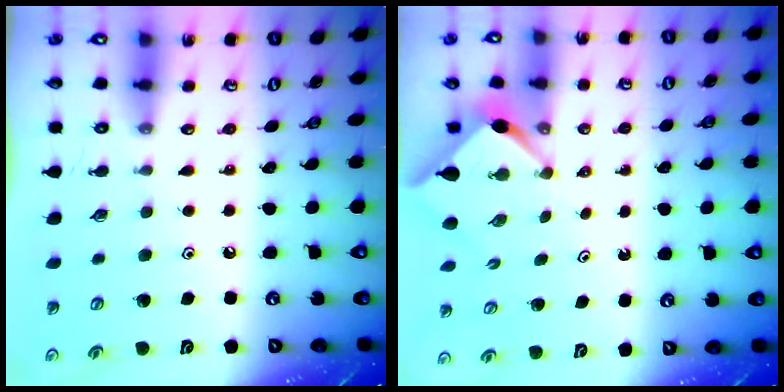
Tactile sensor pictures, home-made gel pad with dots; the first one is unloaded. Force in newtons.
{"total": 2.6, "press": 2.6, "slide": 0.2}